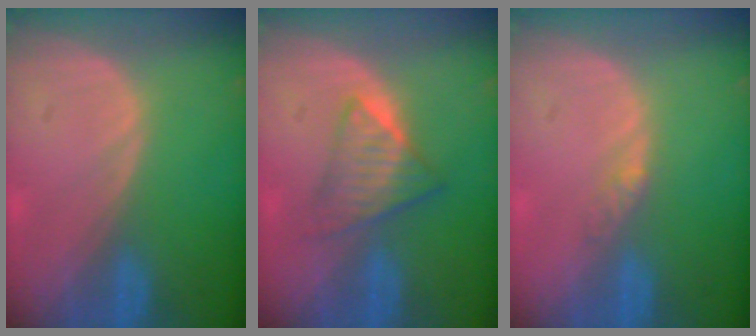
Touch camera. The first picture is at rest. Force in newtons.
{"total": 6.0, "press": 5.2, "slide": 3.1}
{"total": 1.8, "press": 1.6, "slide": 1.0}